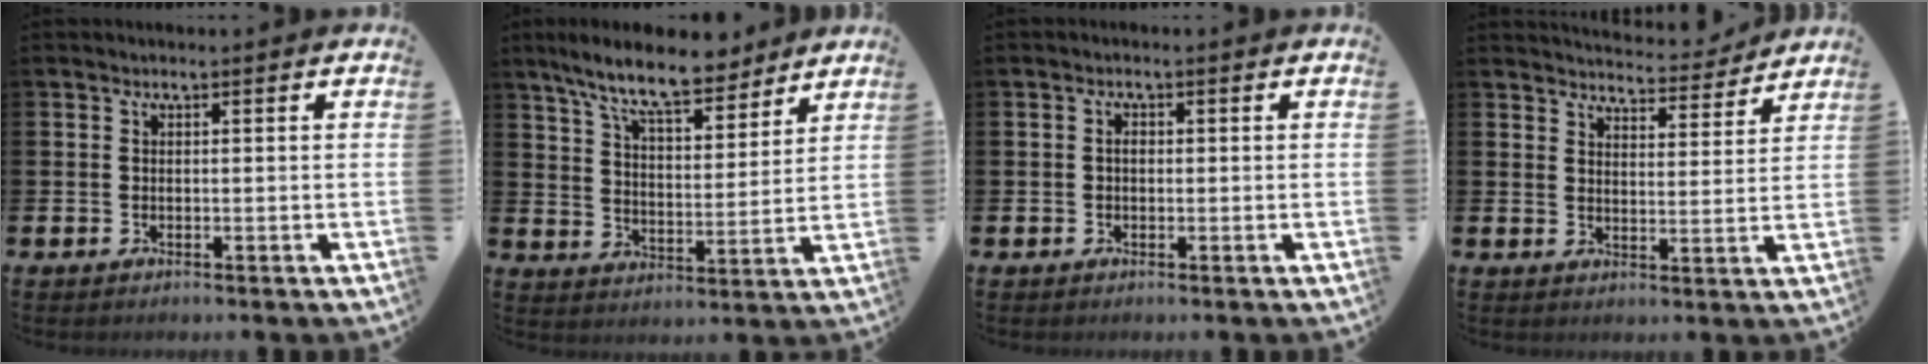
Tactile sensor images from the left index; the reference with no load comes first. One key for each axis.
{"total": 10.3, "fx": 9.0, "fy": 2.0, "fz": 4.4, "tx": -0.105, "ty": -0.041, "tz": 0.162}
{"total": 1.2, "fx": 0.0, "fy": 0.8, "fz": 0.9, "tx": -0.008, "ty": 0.002, "tz": -0.005}
{"total": 4.8, "fx": 4.8, "fy": 0.5, "fz": 0.1, "tx": -0.010, "ty": -0.036, "tz": 0.082}